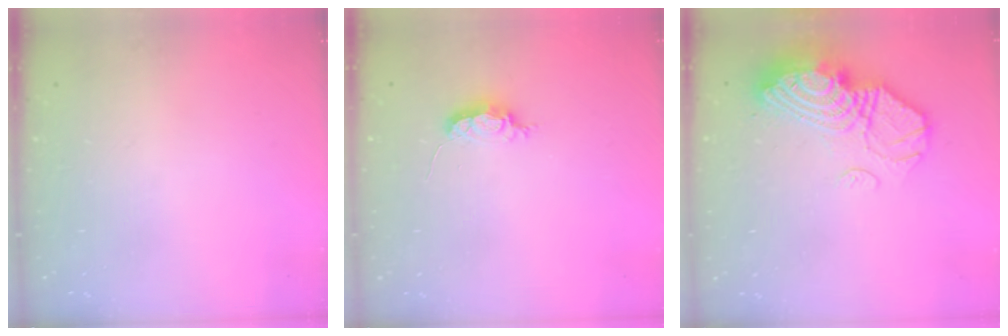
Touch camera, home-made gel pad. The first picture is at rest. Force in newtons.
{"total": 4.3, "press": 4.2, "slide": 0.5}
{"total": 17.3, "press": 16.3, "slide": 5.7}